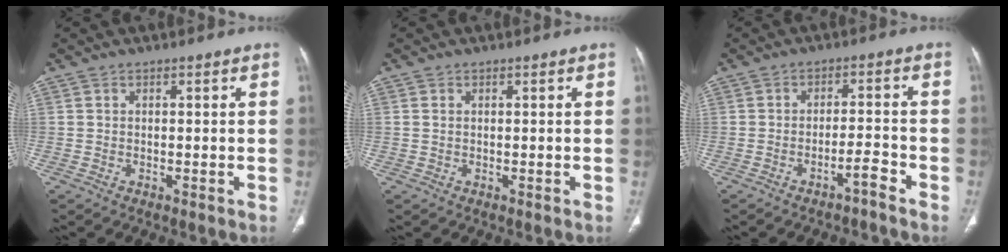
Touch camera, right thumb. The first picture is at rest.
{"total": 0.8, "force": [0.2, 0.5, 0.6], "torque": [-0.018, 0.005, 0.010]}
{"total": 3.3, "force": [-2.6, 0.4, 2.1], "torque": [-0.038, 0.028, -0.041]}